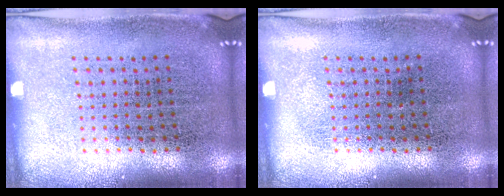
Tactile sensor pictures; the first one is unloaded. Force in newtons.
{"total": 0.0}